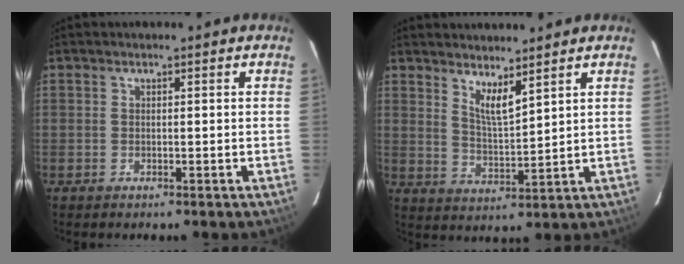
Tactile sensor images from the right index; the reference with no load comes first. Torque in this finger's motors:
{"motor_torque": [0.07, 0.12, 0.06, 0.02]}